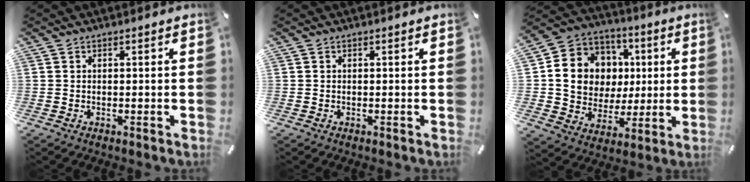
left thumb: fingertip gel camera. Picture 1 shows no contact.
{"total": 0.0}
{"total": 14.5, "force": [2.1, 13.4, 5.1], "torque": [-0.091, -0.007, 0.047]}